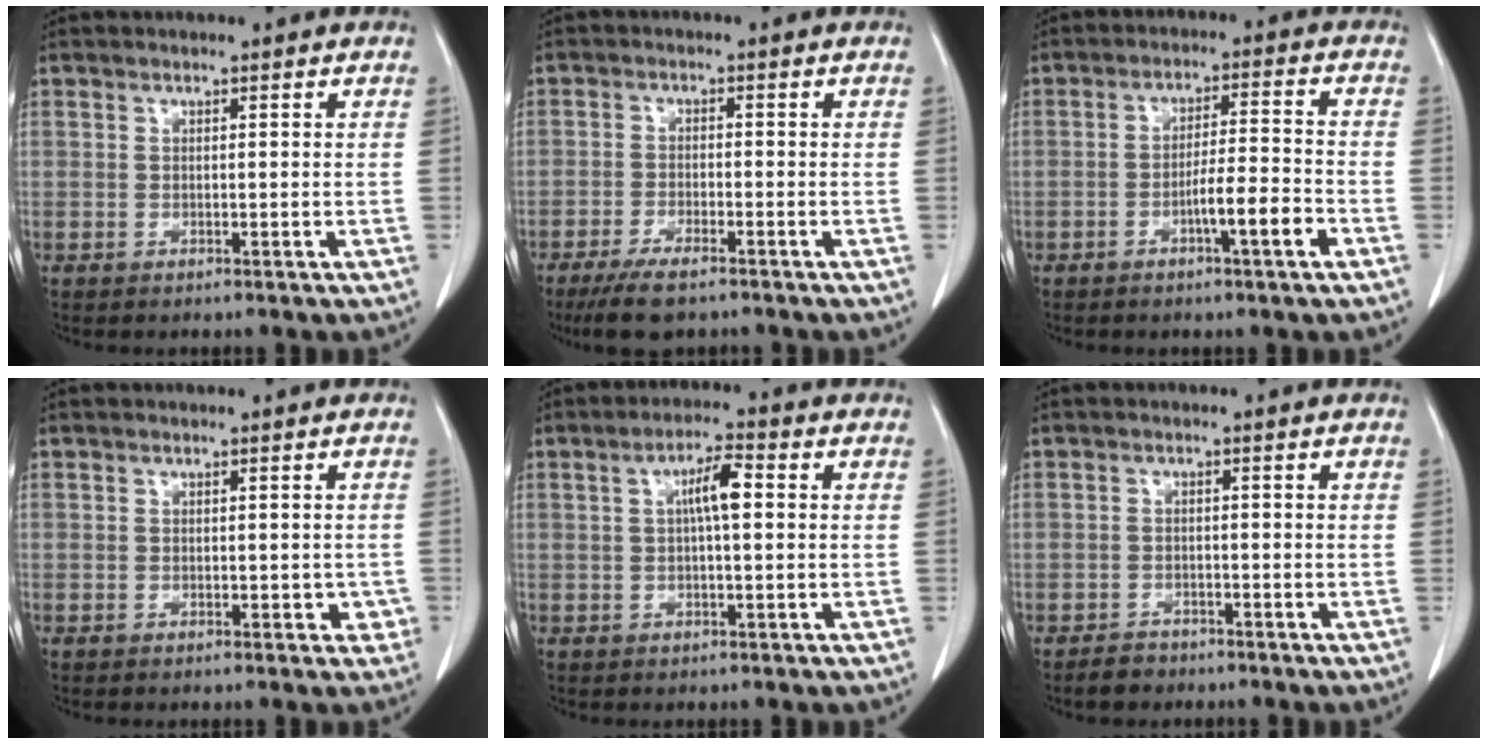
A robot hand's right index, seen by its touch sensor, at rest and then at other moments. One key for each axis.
{"total": 6.2, "fx": -4.7, "fy": 1.4, "fz": 3.8, "tx": -0.070, "ty": -0.012, "tz": -0.082}
{"total": 6.8, "fx": -3.0, "fy": 0.2, "fz": 6.1, "tx": -0.096, "ty": 0.004, "tz": -0.051}
{"total": 2.6, "fx": -0.5, "fy": 1.5, "fz": 2.0, "tx": -0.013, "ty": 0.008, "tz": -0.003}
{"total": 5.1, "fx": 0.9, "fy": 1.0, "fz": 4.9, "tx": -0.085, "ty": 0.013, "tz": 0.012}
{"total": 2.4, "fx": -1.8, "fy": 1.5, "fz": 0.1, "tx": -0.005, "ty": 0.005, "tz": -0.032}